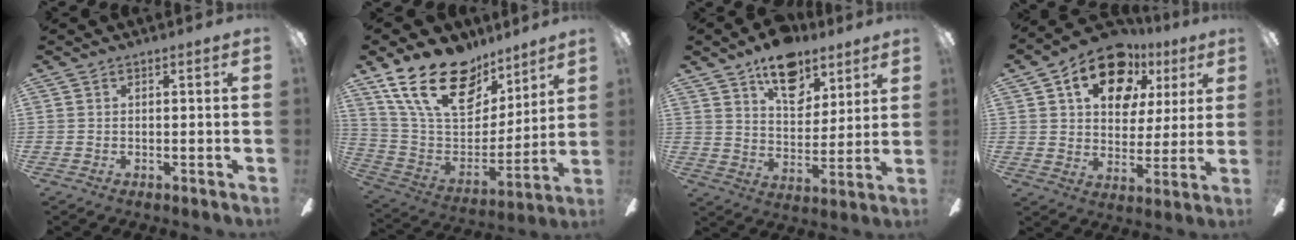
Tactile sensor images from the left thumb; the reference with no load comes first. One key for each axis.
{"total": 23.4, "fx": 15.4, "fy": 12.3, "fz": 12.8, "tx": -0.237, "ty": -0.085, "tz": 0.281}
{"total": 14.4, "fx": 9.8, "fy": 7.8, "fz": 7.2, "tx": -0.095, "ty": -0.048, "tz": 0.175}
{"total": 16.8, "fx": 9.2, "fy": 10.2, "fz": 9.6, "tx": -0.151, "ty": -0.029, "tz": 0.164}